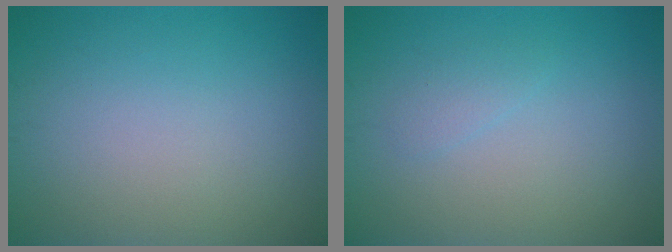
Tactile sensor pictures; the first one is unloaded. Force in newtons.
{"total": 1.0, "press": 1.0, "slide": 0.1}